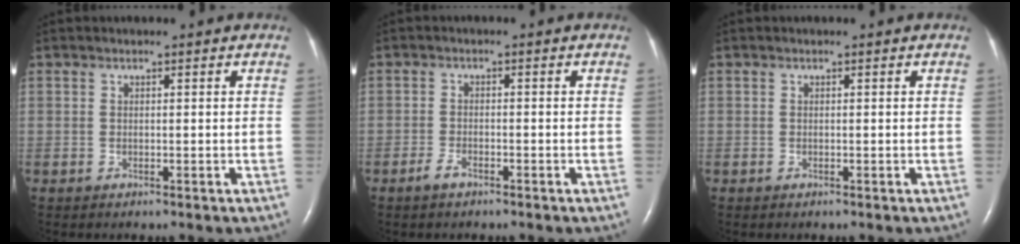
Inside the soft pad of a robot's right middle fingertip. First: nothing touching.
{"total": 2.0, "force": [-1.5, 0.6, 1.2], "torque": [-0.032, -0.001, -0.028]}
{"total": 0.0}